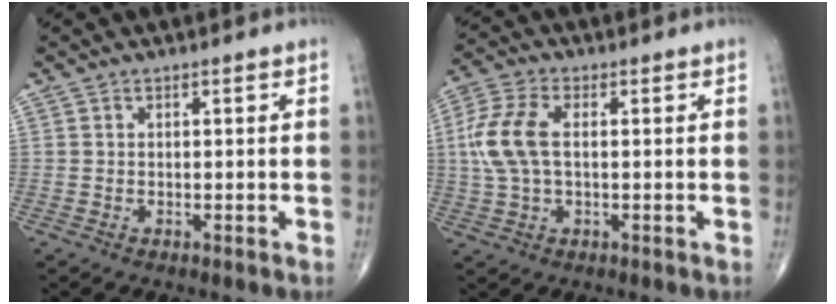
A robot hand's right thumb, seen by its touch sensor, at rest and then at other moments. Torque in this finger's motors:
{"motor_torque": [-0.42, 0.72, 1.06, 0.06, 0.06]}